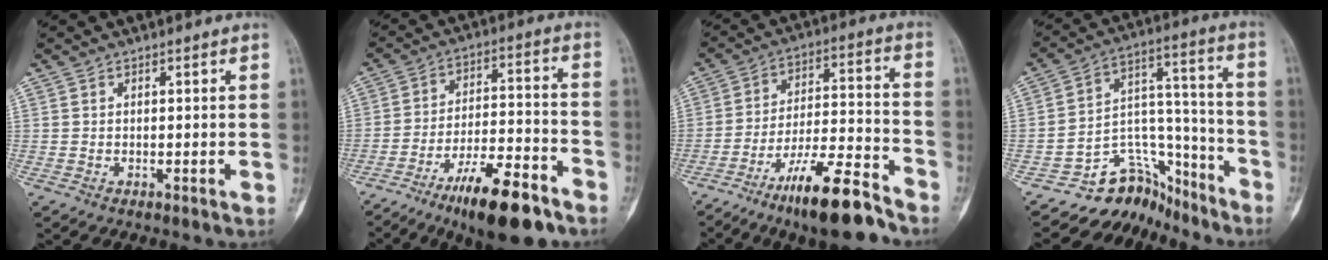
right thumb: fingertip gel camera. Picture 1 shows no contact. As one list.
[{"total": 15.8, "force": [-10.3, 4.7, 11.1], "torque": [-0.172, 0.073, -0.168]}, {"total": 15.2, "force": [-11.0, 3.1, 9.9], "torque": [-0.167, 0.080, -0.186]}, {"total": 14.8, "force": [-12.1, 8.5, 1.8], "torque": [0.009, 0.156, -0.197]}]